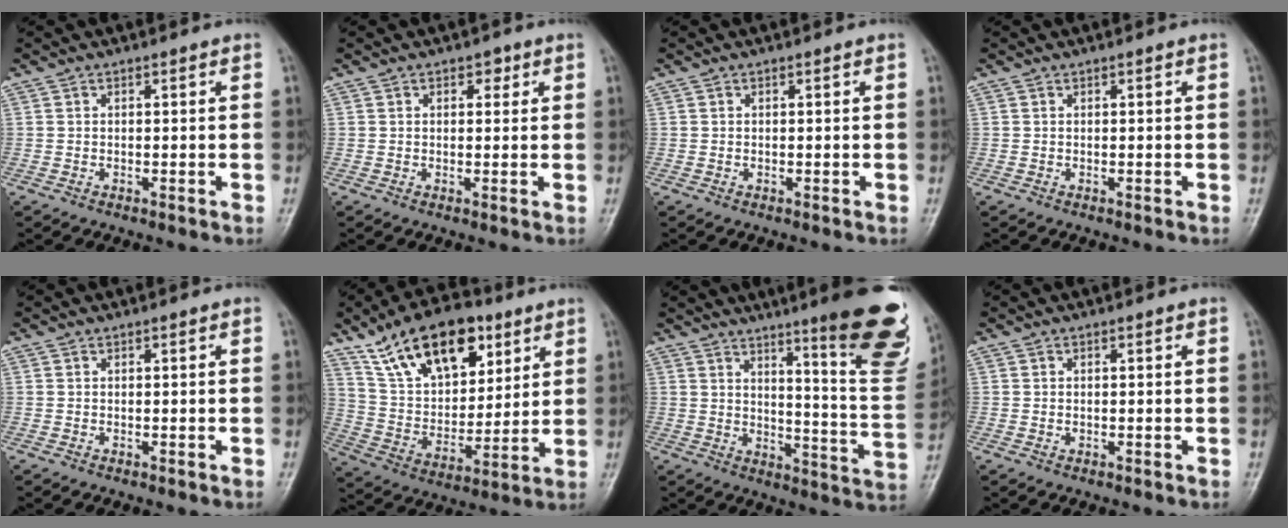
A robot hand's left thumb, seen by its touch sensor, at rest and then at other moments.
{"total": 2.1, "force": [1.0, 1.4, 1.2], "torque": [0.000, 0.000, 0.009]}
{"total": 0.0}
{"total": 0.0}
{"total": 0.0}
{"total": 20.1, "force": [11.6, 10.8, 12.4], "torque": [-0.161, -0.038, 0.208]}
{"total": 21.6, "force": [12.9, 3.2, 17.0], "torque": [-0.187, -0.079, 0.171]}
{"total": 0.5, "force": [0.0, 0.4, 0.4], "torque": [-0.005, 0.000, 0.001]}